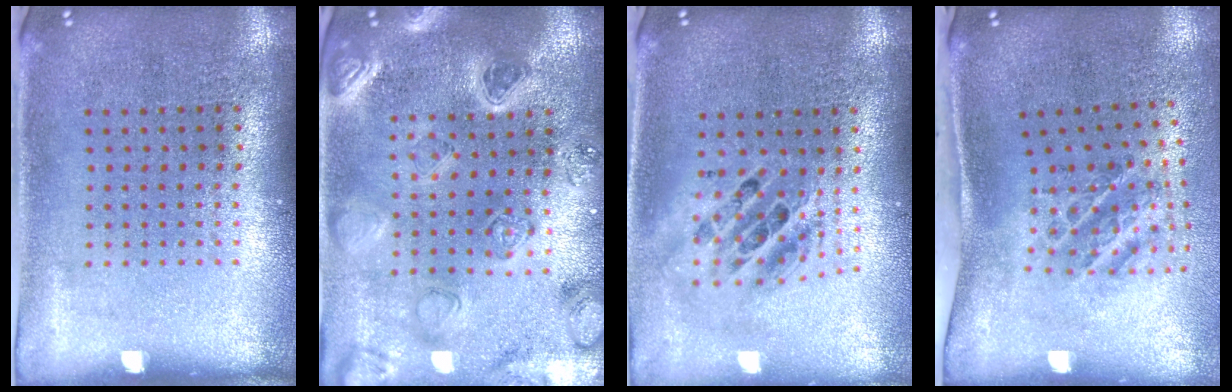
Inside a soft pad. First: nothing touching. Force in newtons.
{"total": 2.3, "press": 2.3, "slide": 0.2}
{"total": 1.8, "press": 1.5, "slide": 1.1}
{"total": 1.5, "press": 1.2, "slide": 0.9}